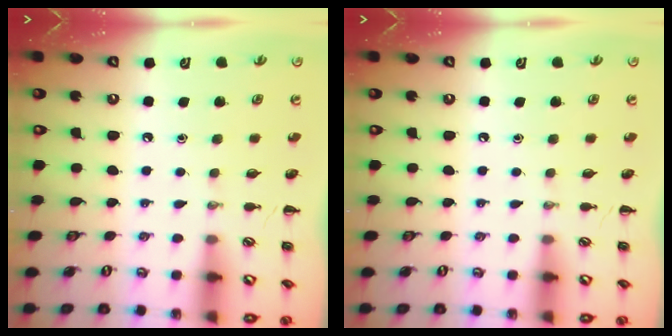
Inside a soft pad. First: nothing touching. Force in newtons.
{"total": 0.0}